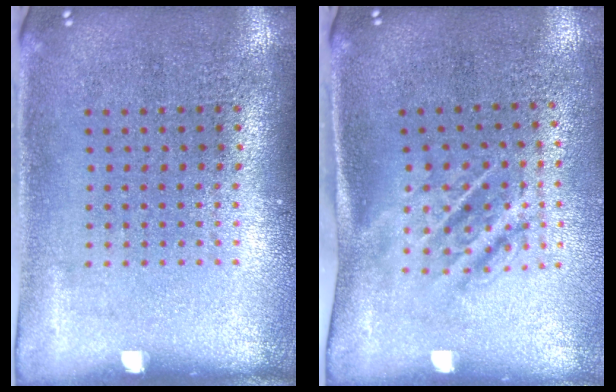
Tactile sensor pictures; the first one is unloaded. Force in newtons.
{"total": 1.7, "press": 1.2, "slide": 1.2}